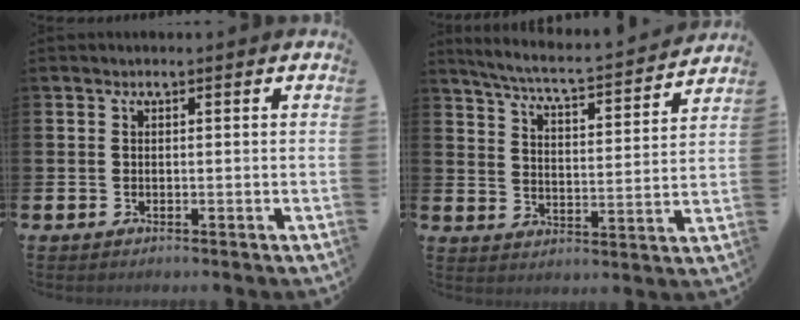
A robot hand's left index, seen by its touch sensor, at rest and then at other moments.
{"total": 5.7, "force": [5.3, 0.2, 1.9], "torque": [-0.062, -0.046, 0.086]}